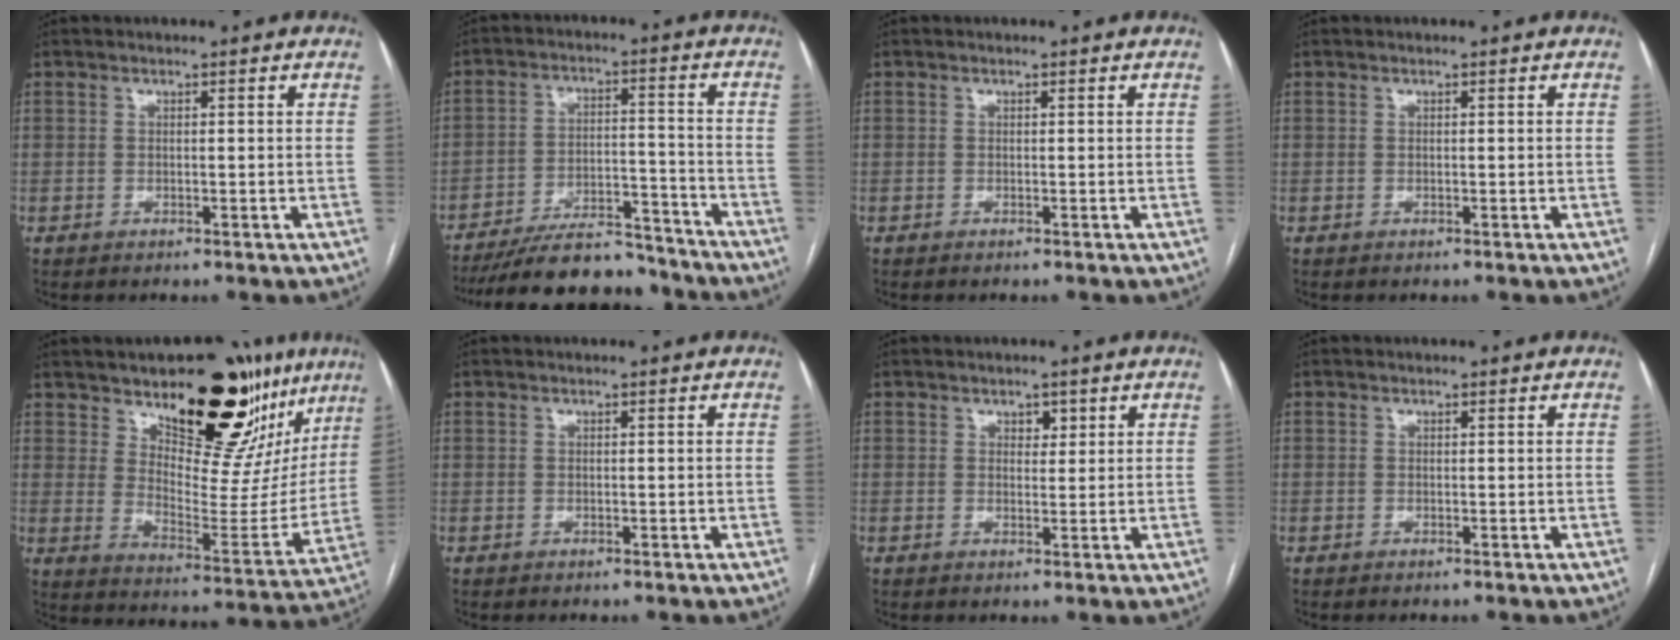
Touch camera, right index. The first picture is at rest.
{"total": 15.5, "force": [-14.1, 3.5, 5.5], "torque": [-0.092, 0.010, -0.218]}
{"total": 0.0}
{"total": 0.0}
{"total": 22.8, "force": [15.9, 9.3, 13.5], "torque": [-0.176, -0.035, 0.224]}
{"total": 0.0}
{"total": 1.7, "force": [1.0, 1.1, 0.8], "torque": [-0.010, 0.000, 0.016]}
{"total": 0.0}